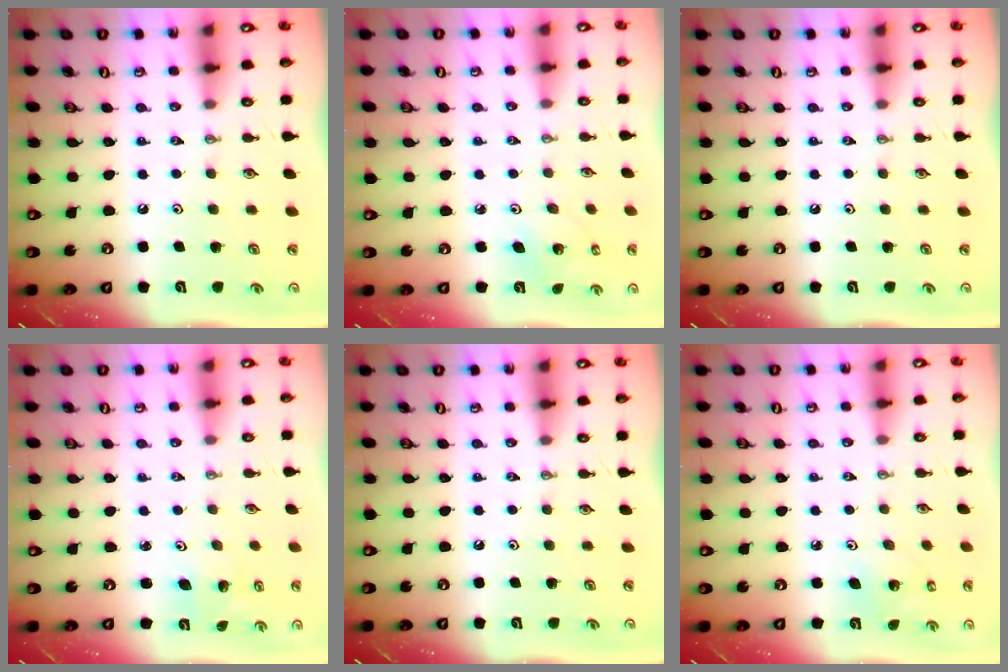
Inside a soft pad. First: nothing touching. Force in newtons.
{"total": 2.8, "press": 2.8, "slide": 0.2}
{"total": 0.0}
{"total": 2.5, "press": 2.5, "slide": 0.1}
{"total": 0.0}
{"total": 4.0, "press": 4.0, "slide": 0.2}